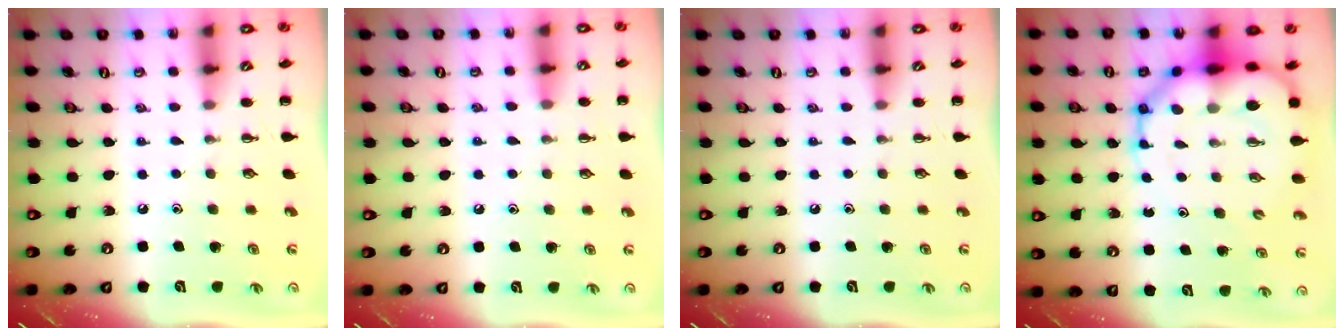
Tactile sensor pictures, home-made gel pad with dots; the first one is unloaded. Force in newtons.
{"total": 6.3, "press": 6.0, "slide": 1.9}
{"total": 0.0}
{"total": 15.5, "press": 15.0, "slide": 4.1}